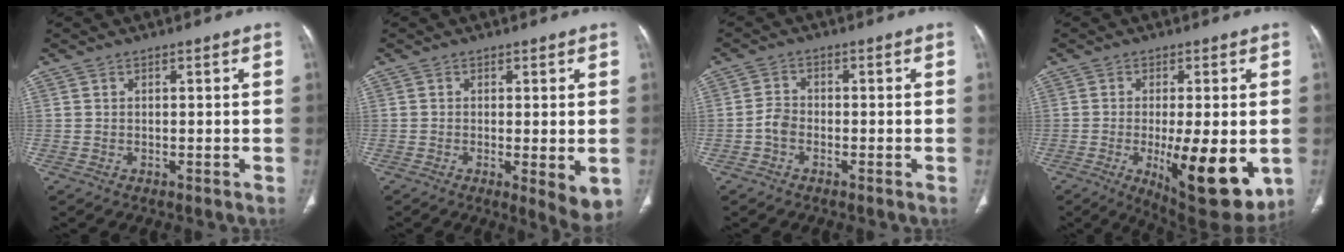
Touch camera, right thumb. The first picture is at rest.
{"total": 5.8, "force": [-1.1, 1.6, 5.5], "torque": [-0.079, -0.019, -0.016]}
{"total": 2.7, "force": [-1.2, 1.8, 1.6], "torque": [-0.027, 0.010, -0.028]}
{"total": 16.5, "force": [-3.6, 5.5, 15.2], "torque": [-0.198, -0.027, -0.036]}